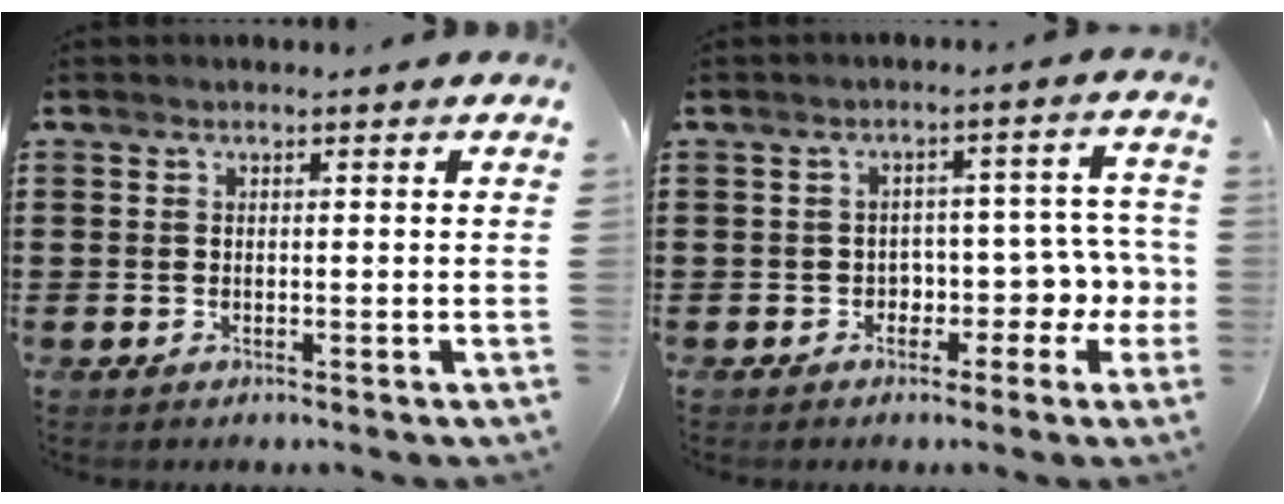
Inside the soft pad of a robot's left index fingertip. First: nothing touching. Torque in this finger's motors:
{"motor_torque": [0.11, 0.18, 0.29, 0.02]}